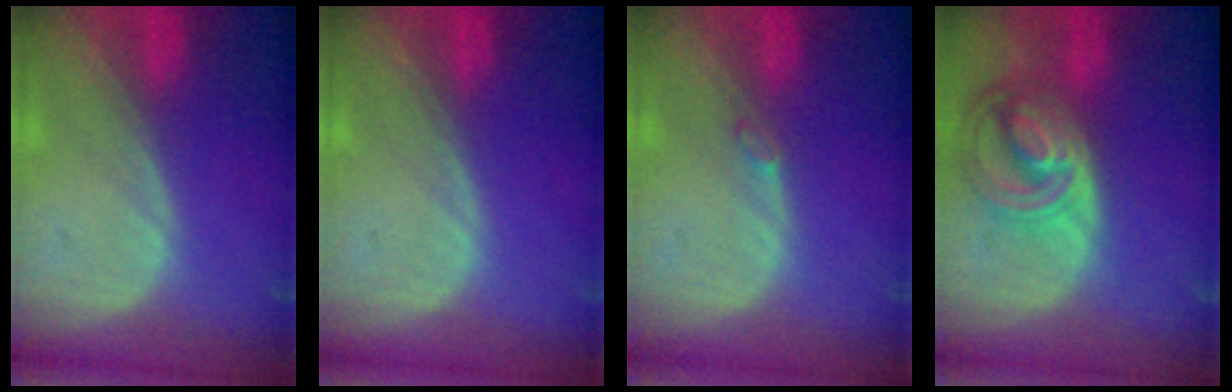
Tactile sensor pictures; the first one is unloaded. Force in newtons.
{"total": 0.0}
{"total": 0.9, "press": 0.8, "slide": 0.2}
{"total": 8.7, "press": 7.6, "slide": 4.3}